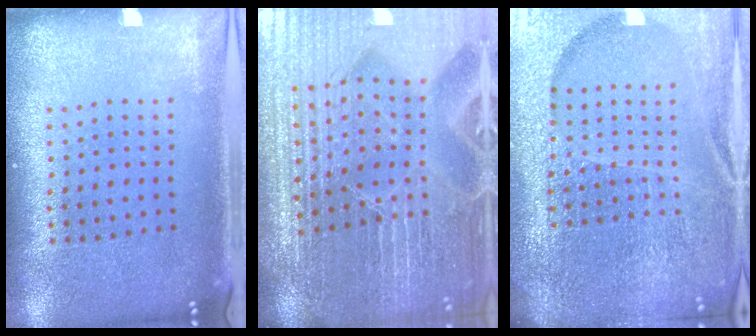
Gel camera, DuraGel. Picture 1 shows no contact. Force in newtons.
{"total": 5.3, "press": 5.0, "slide": 1.8}
{"total": 6.3, "press": 5.5, "slide": 3.0}